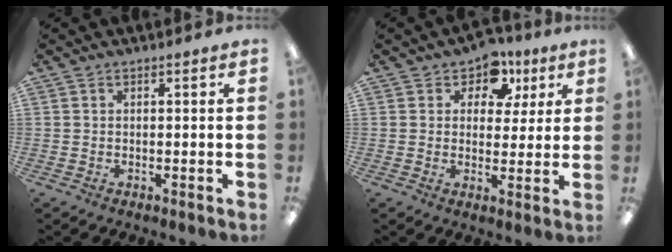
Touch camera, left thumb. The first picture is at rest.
{"total": 7.5, "force": [4.2, 5.4, 2.8], "torque": [-0.040, -0.019, 0.074]}